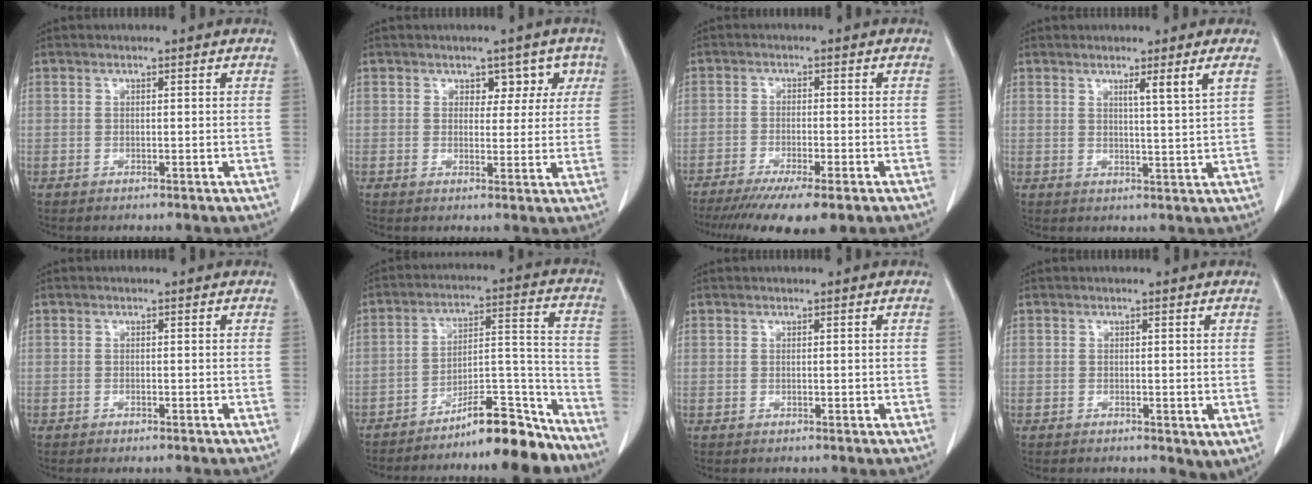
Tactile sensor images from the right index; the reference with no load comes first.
{"total": 4.0, "force": [1.8, 3.0, 2.0], "torque": [0.000, 0.010, 0.021]}
{"total": 10.5, "force": [-7.6, 1.7, 7.0], "torque": [-0.103, -0.020, -0.120]}
{"total": 3.6, "force": [1.9, -1.3, 2.8], "torque": [-0.047, -0.015, 0.036]}
{"total": 0.6, "force": [-0.5, 0.1, 0.4], "torque": [-0.010, -0.002, -0.007]}
{"total": 12.8, "force": [-11.2, 1.7, 5.9], "torque": [-0.065, 0.044, -0.183]}
{"total": 0.6, "force": [0.1, 0.3, 0.5], "torque": [-0.008, -0.002, 0.004]}
{"total": 2.2, "force": [-0.3, 1.2, 1.9], "torque": [-0.028, -0.006, -0.001]}